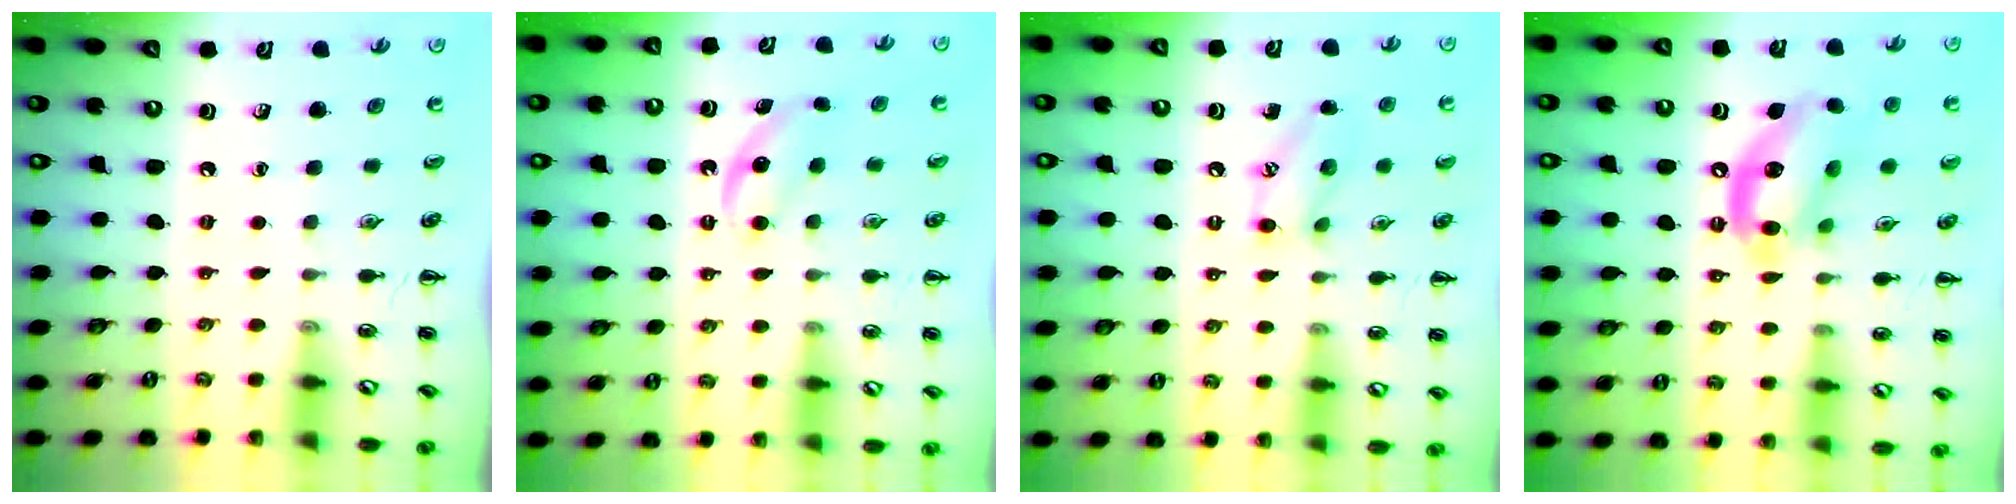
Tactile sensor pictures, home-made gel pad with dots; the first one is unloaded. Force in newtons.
{"total": 5.1, "press": 4.9, "slide": 1.6}
{"total": 10.8, "press": 10.7, "slide": 1.6}
{"total": 12.8, "press": 12.3, "slide": 3.4}